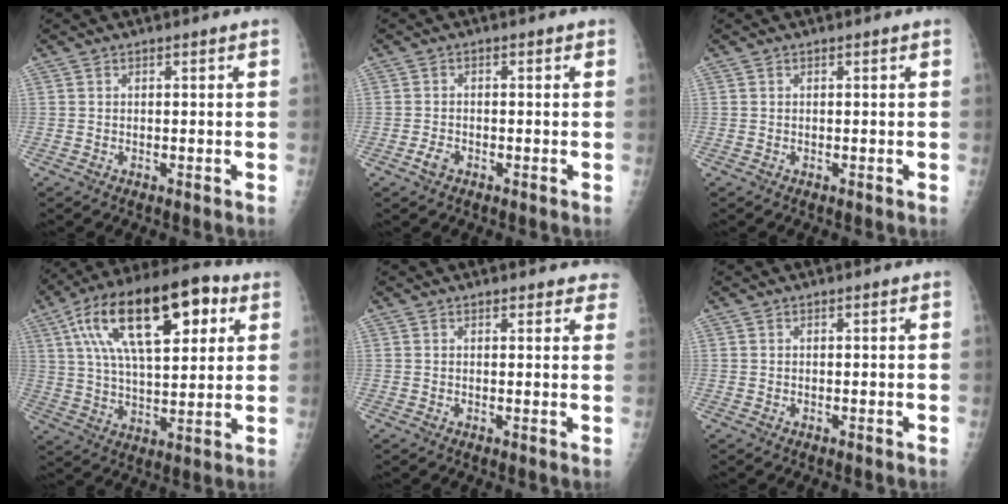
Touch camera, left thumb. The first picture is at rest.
{"total": 2.3, "force": [-1.3, 1.5, 1.2], "torque": [-0.021, 0.004, -0.024]}
{"total": 0.0}
{"total": 23.9, "force": [9.3, 10.6, 19.3], "torque": [-0.318, 0.012, 0.151]}
{"total": 4.5, "force": [4.0, 1.7, 1.0], "torque": [0.025, -0.013, 0.030]}
{"total": 0.0}